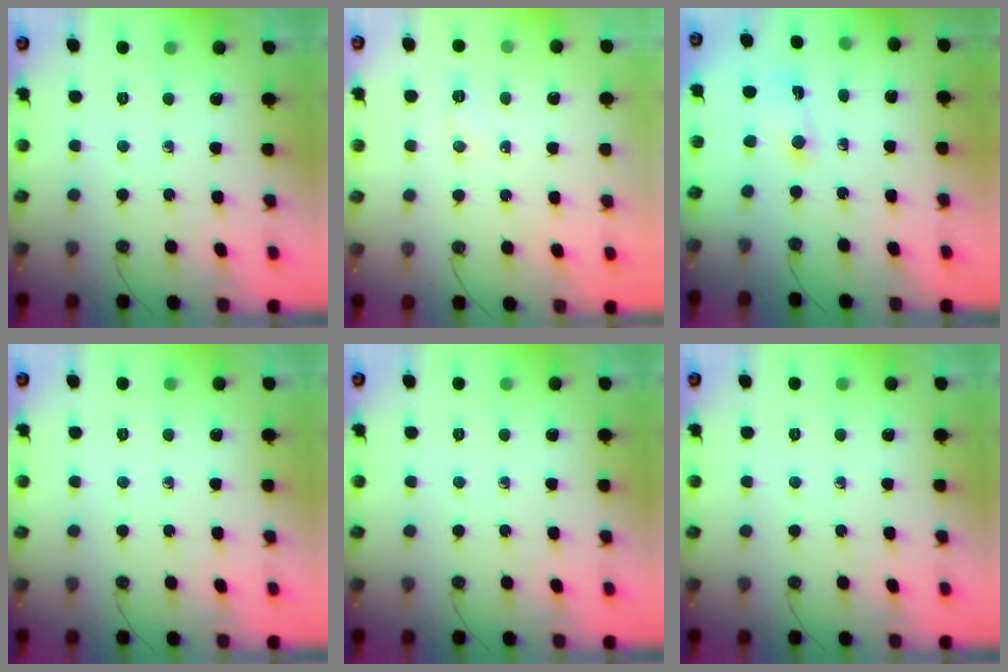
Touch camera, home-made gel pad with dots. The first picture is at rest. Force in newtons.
{"total": 5.2, "press": 5.1, "slide": 0.6}
{"total": 1.5, "press": 1.5, "slide": 0.2}
{"total": 0.0}
{"total": 0.0}
{"total": 0.0}